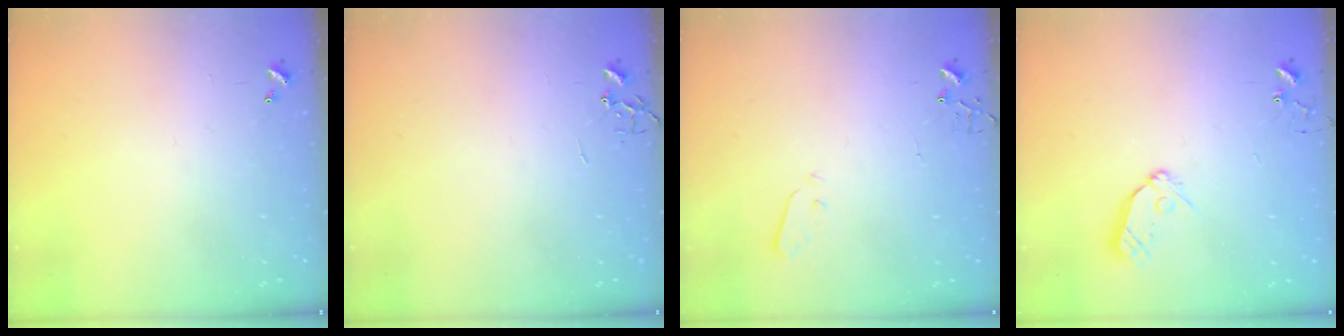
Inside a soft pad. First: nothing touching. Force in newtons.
{"total": 0.0}
{"total": 3.2, "press": 3.2, "slide": 0.1}
{"total": 8.4, "press": 8.4, "slide": 0.7}